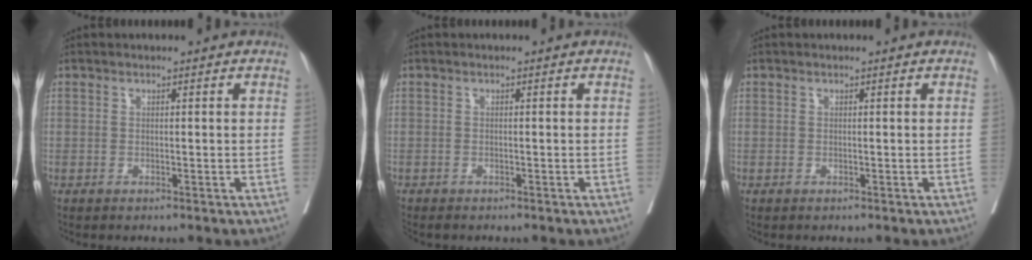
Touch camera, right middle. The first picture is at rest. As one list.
[{"total": 1.8, "force": [-1.6, 0.6, 0.5], "torque": [-0.011, -0.004, -0.024]}, {"total": 0.0}]